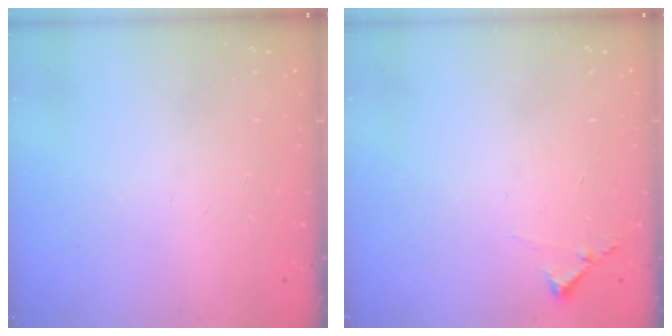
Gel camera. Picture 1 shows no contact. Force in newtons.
{"total": 5.5, "press": 5.5, "slide": 0.4}